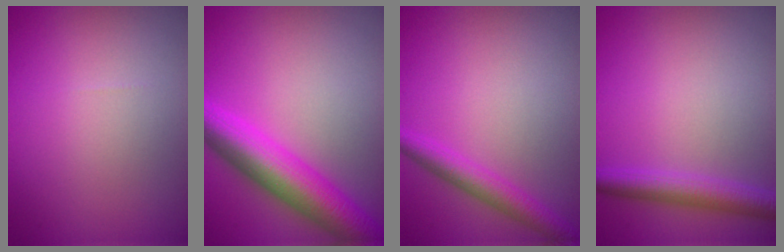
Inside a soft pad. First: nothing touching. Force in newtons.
{"total": 7.5, "press": 7.5, "slide": 0.3}
{"total": 2.8, "press": 2.8, "slide": 0.1}
{"total": 3.5, "press": 3.5, "slide": 0.1}